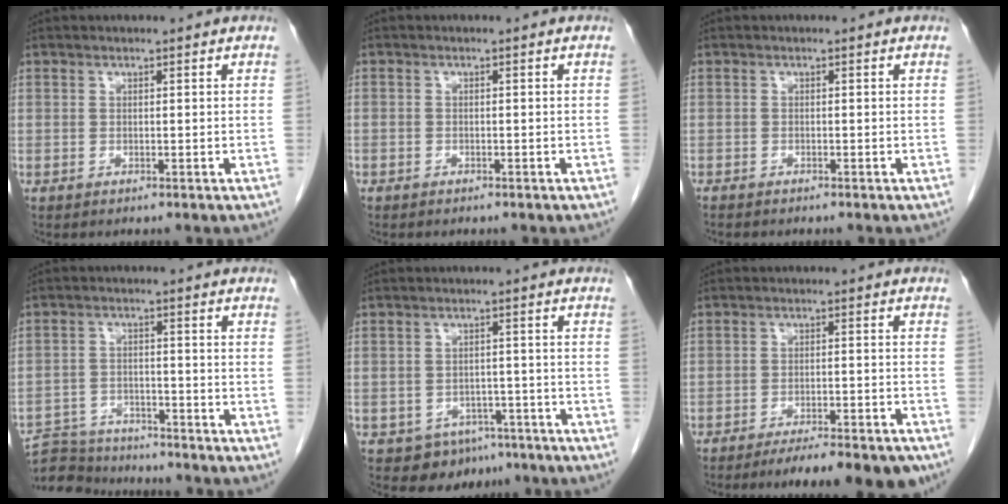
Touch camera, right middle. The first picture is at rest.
{"total": 0.9, "force": [-0.7, 0.6, 0.1], "torque": [-0.006, 0.002, -0.012]}
{"total": 2.3, "force": [-2.0, 0.3, 1.0], "torque": [-0.019, -0.005, -0.026]}
{"total": 9.4, "force": [-9.2, 1.8, 1.1], "torque": [-0.016, 0.006, -0.151]}
{"total": 6.6, "force": [-4.5, 4.6, 1.4], "torque": [-0.008, 0.012, -0.054]}
{"total": 11.4, "force": [-9.6, 1.5, 6.0], "torque": [-0.065, -0.004, -0.130]}